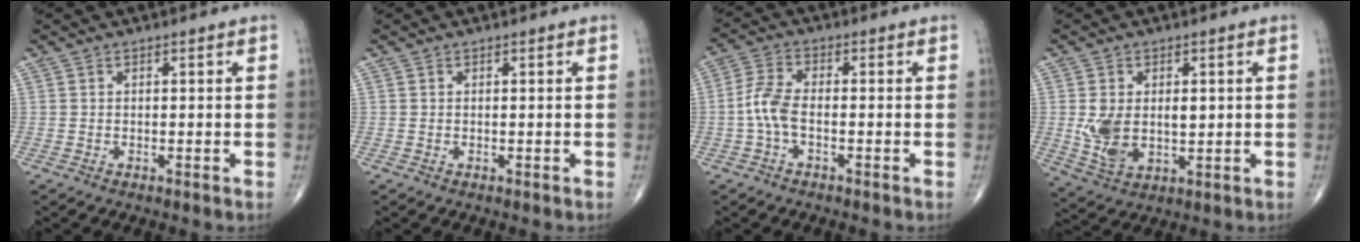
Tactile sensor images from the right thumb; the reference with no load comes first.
{"total": 0.0}
{"total": 5.4, "force": [-1.3, 2.4, 4.6], "torque": [-0.106, 0.017, -0.033]}
{"total": 9.1, "force": [0.5, 5.9, 6.9], "torque": [-0.118, -0.007, 0.021]}